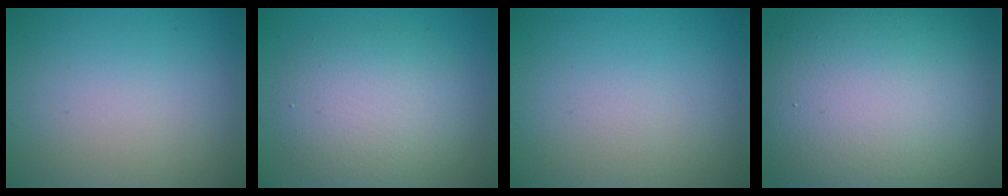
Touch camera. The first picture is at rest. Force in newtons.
{"total": 5.8, "press": 5.8, "slide": 0.4}
{"total": 0.0}
{"total": 18.0, "press": 17.9, "slide": 1.2}